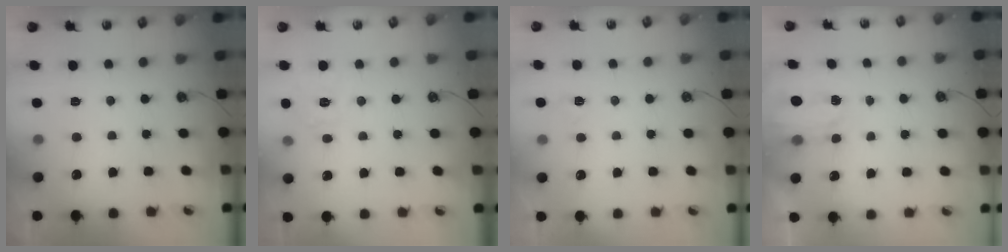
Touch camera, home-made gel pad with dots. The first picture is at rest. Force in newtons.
{"total": 9.4, "press": 9.3, "slide": 0.8}
{"total": 3.2, "press": 3.2, "slide": 0.6}
{"total": 2.4, "press": 2.4, "slide": 0.5}